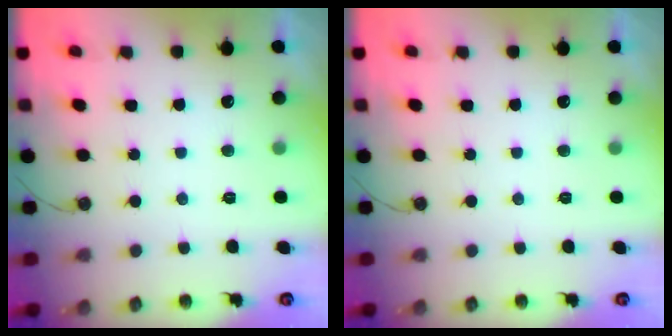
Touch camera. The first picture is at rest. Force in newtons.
{"total": 0.0}